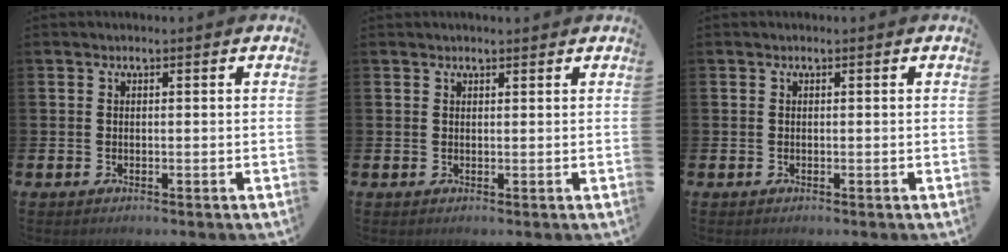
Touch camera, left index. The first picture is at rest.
{"total": 1.0, "force": [1.0, 0.1, 0.1], "torque": [0.005, -0.001, 0.016]}
{"total": 0.0}